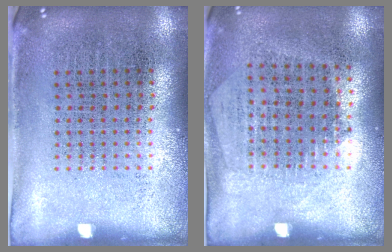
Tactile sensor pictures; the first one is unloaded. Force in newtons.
{"total": 1.2, "press": 1.0, "slide": 0.6}